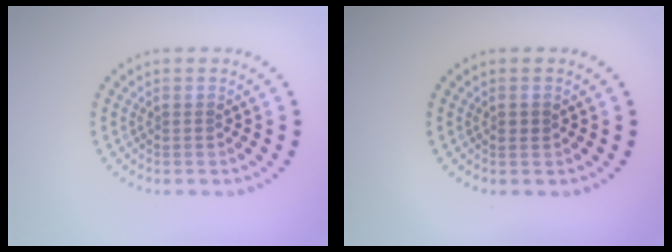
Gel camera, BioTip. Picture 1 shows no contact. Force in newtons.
{"total": 0.8, "press": 0.8, "slide": 0.3}